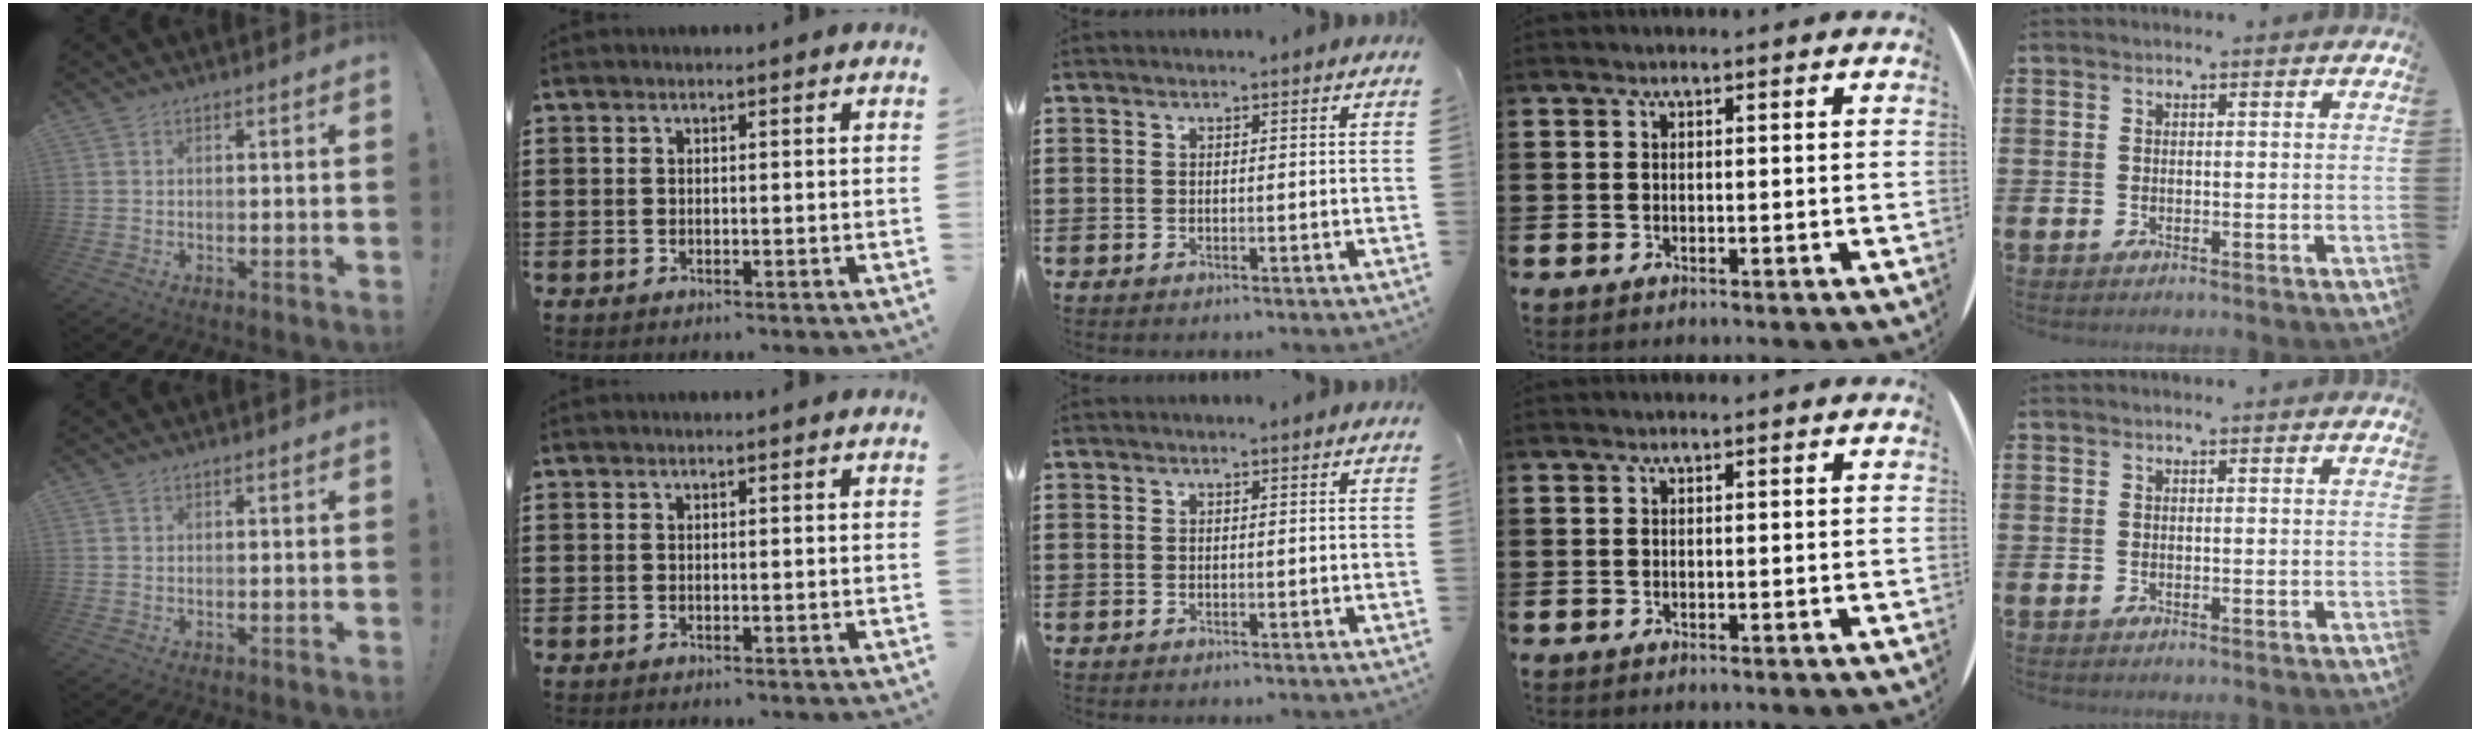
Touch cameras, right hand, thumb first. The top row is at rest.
{}